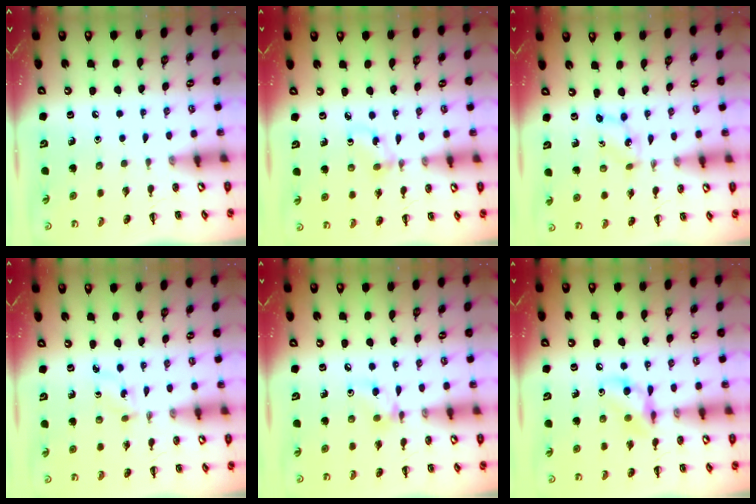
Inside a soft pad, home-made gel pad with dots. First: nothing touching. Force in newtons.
{"total": 2.9, "press": 2.7, "slide": 1.2}
{"total": 1.7, "press": 1.6, "slide": 0.6}
{"total": 2.5, "press": 2.4, "slide": 0.8}
{"total": 6.5, "press": 6.4, "slide": 0.8}
{"total": 10.0, "press": 10.0, "slide": 1.1}